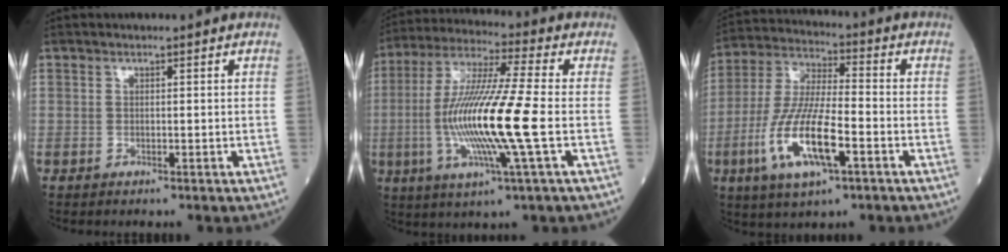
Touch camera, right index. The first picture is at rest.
{"total": 16.2, "force": [-2.6, -0.2, 15.9], "torque": [-0.322, -0.008, -0.059]}
{"total": 14.1, "force": [-5.0, 3.1, 12.8], "torque": [-0.270, -0.012, -0.091]}